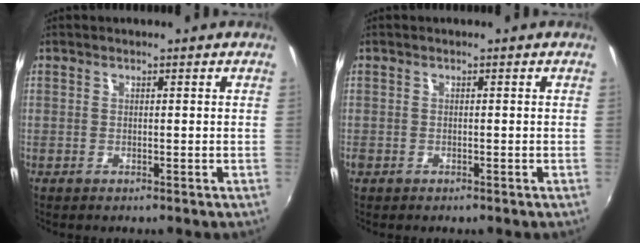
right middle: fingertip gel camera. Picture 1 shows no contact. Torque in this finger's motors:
{"motor_torque": [0.34, -0.33, 0.23, 0.21]}